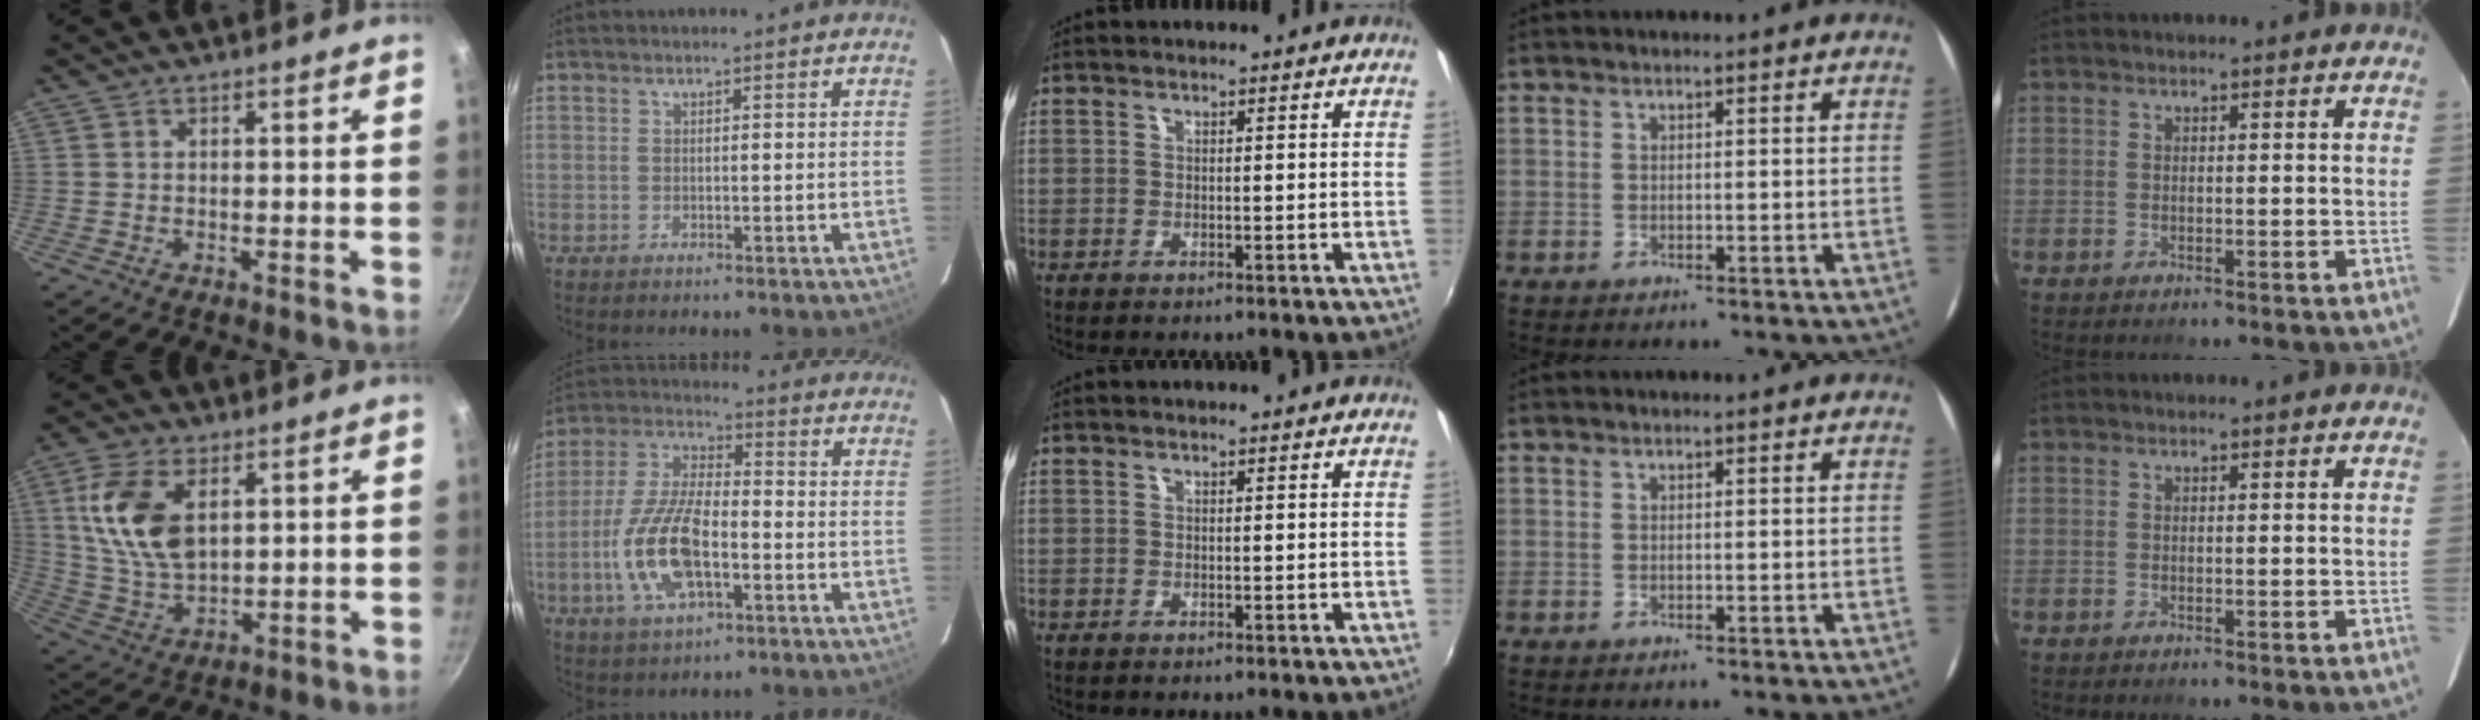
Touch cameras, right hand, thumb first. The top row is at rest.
{"thumb": {"total": 13.7, "force": [4.2, 7.8, 10.4], "torque": [-0.193, -0.018, 0.091]}, "index": {"total": 14.8, "force": [-4.5, 6.2, 12.7], "torque": [-0.274, -0.003, -0.084]}}